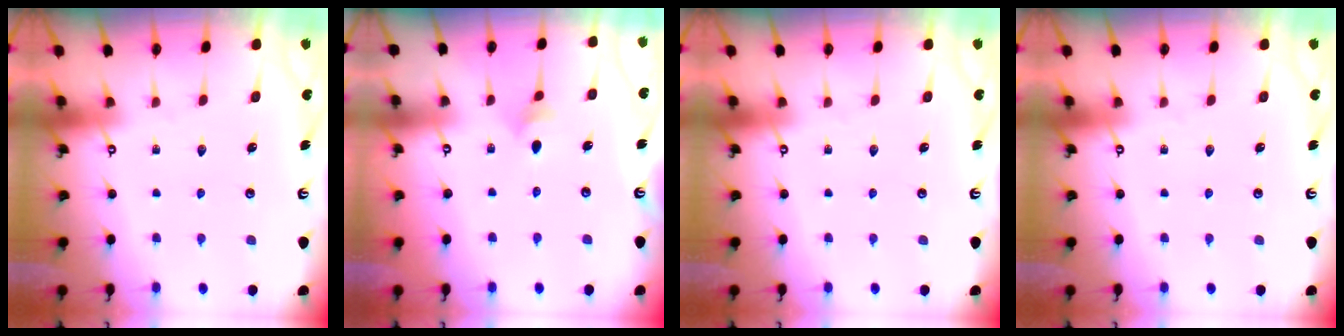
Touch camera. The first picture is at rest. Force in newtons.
{"total": 3.5, "press": 3.4, "slide": 0.9}
{"total": 0.0}
{"total": 0.0}